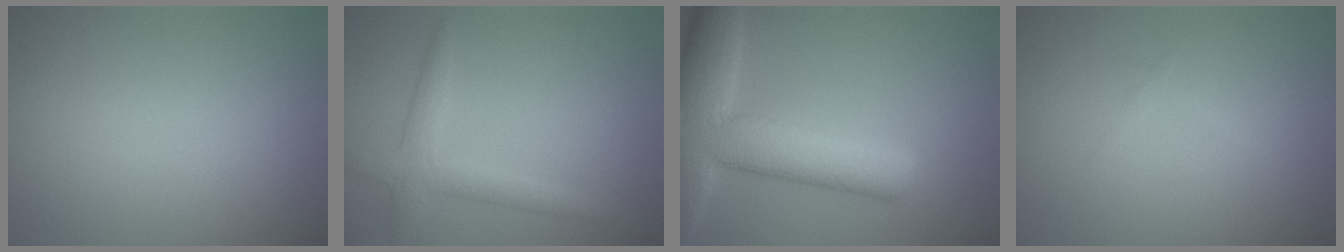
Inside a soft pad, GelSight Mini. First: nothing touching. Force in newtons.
{"total": 2.7, "press": 2.7, "slide": 0.1}
{"total": 10.0, "press": 9.9, "slide": 0.8}
{"total": 0.5, "press": 0.5, "slide": 0.1}